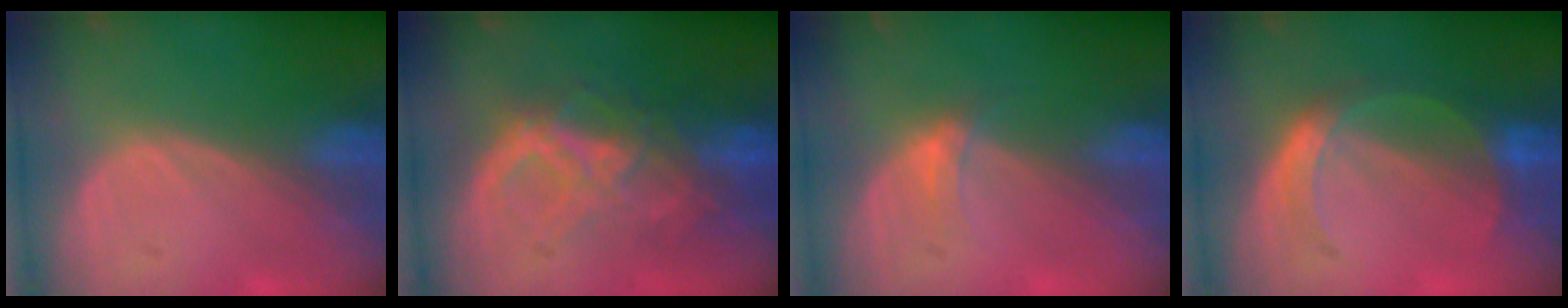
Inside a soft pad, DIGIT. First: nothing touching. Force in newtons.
{"total": 8.4, "press": 7.6, "slide": 3.7}
{"total": 2.3, "press": 1.9, "slide": 1.3}
{"total": 5.3, "press": 5.2, "slide": 1.2}